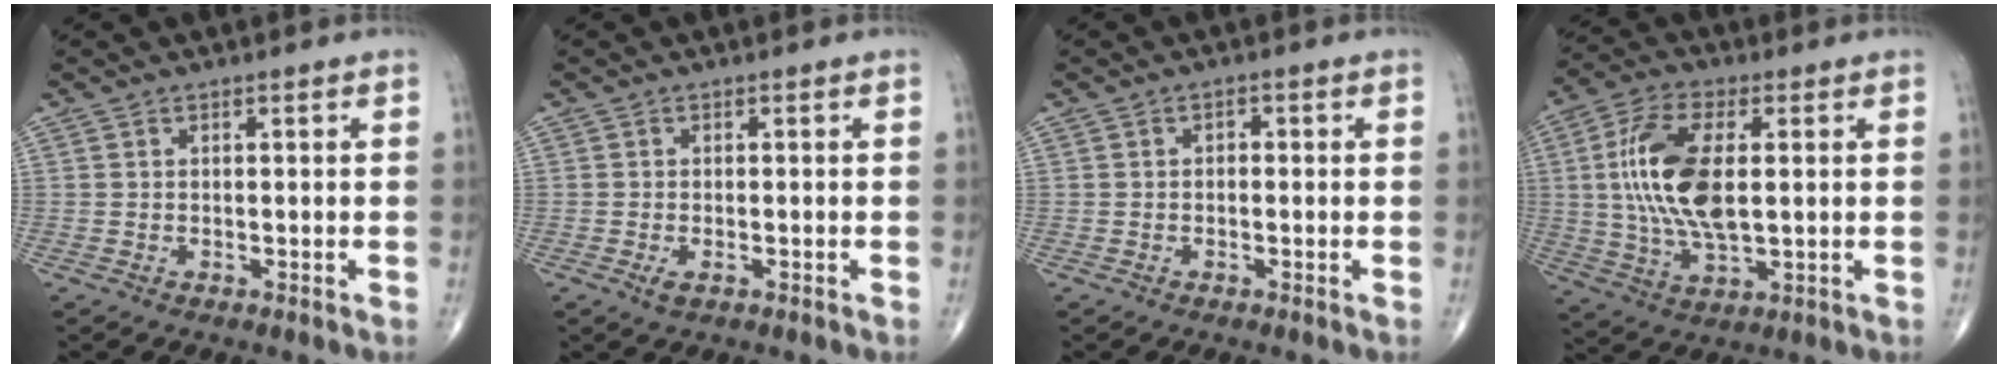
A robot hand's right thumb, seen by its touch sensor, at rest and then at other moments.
{"total": 1.6, "force": [-0.7, 0.7, 1.3], "torque": [-0.026, -0.003, -0.012]}
{"total": 0.8, "force": [0.0, 0.6, 0.6], "torque": [-0.004, 0.002, -0.004]}
{"total": 15.7, "force": [1.7, 7.3, 13.8], "torque": [-0.281, -0.003, 0.034]}